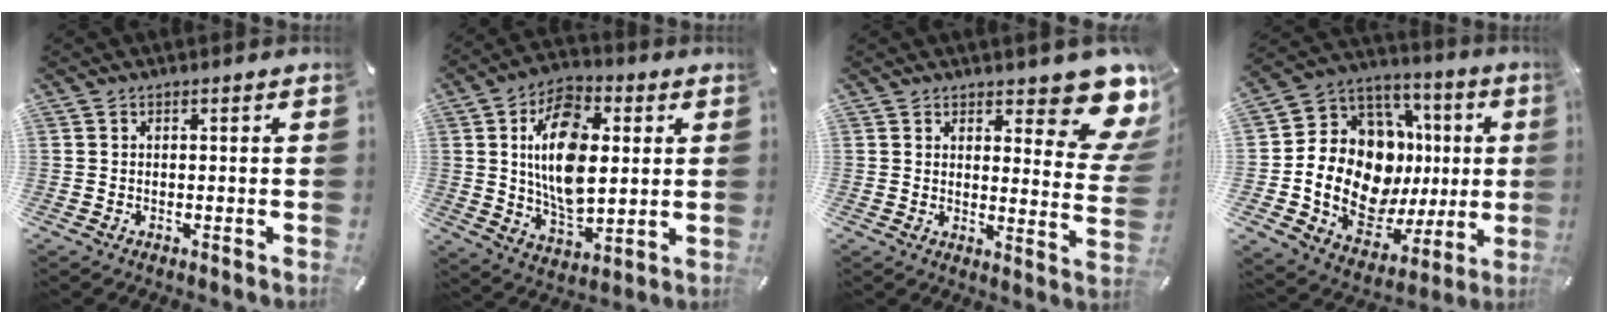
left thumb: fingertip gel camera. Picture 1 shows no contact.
{"total": 16.7, "force": [2.7, 10.5, 12.7], "torque": [-0.247, 0.003, 0.043]}
{"total": 12.6, "force": [8.7, 4.6, 7.8], "torque": [-0.080, -0.079, 0.149]}
{"total": 19.0, "force": [0.4, 14.4, 12.4], "torque": [-0.238, -0.038, 0.026]}